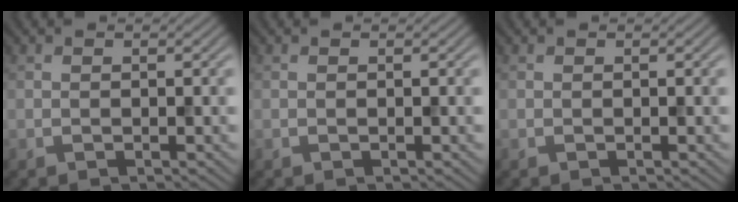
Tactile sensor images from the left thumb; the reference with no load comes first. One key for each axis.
{"total": 0.0}
{"total": 0.0}